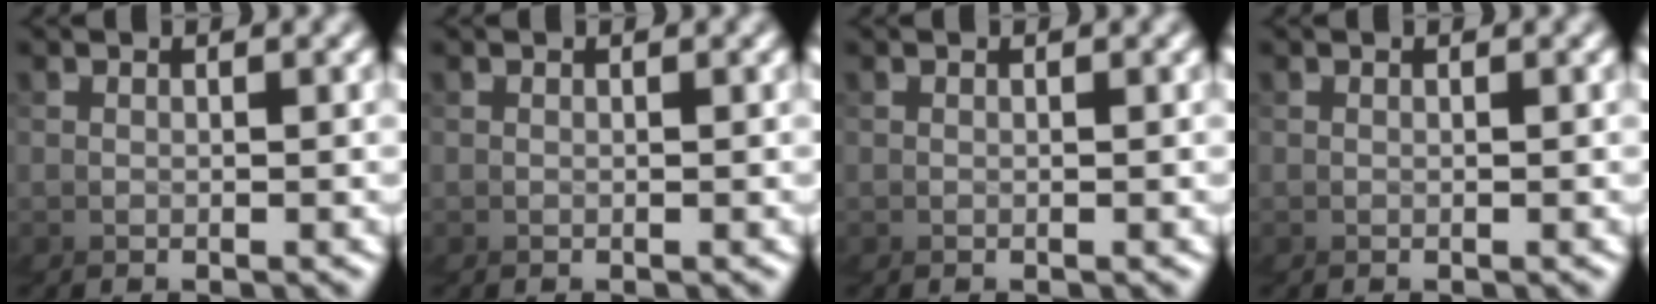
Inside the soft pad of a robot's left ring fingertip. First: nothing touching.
{"total": 0.0}
{"total": 0.0}
{"total": 0.0}